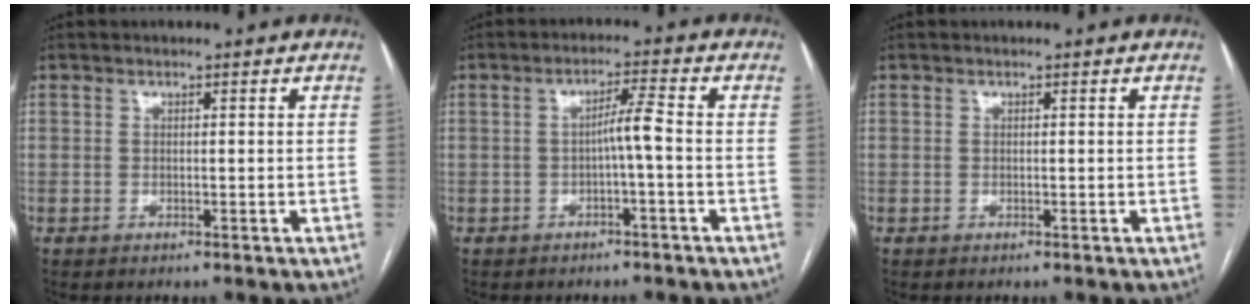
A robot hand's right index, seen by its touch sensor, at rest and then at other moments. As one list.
[{"total": 3.4, "force": [-0.8, -0.3, 3.3], "torque": [-0.057, 0.009, -0.012]}, {"total": 0.0}]